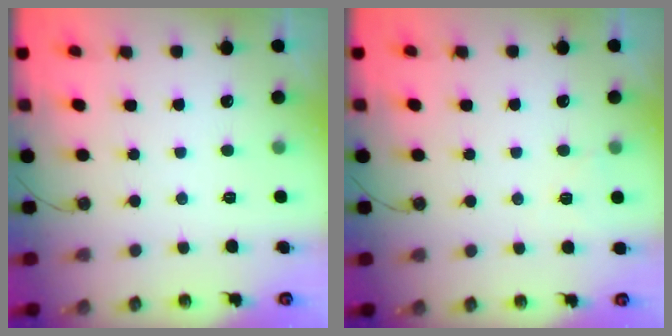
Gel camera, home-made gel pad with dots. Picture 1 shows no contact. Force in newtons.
{"total": 5.0, "press": 4.4, "slide": 2.3}